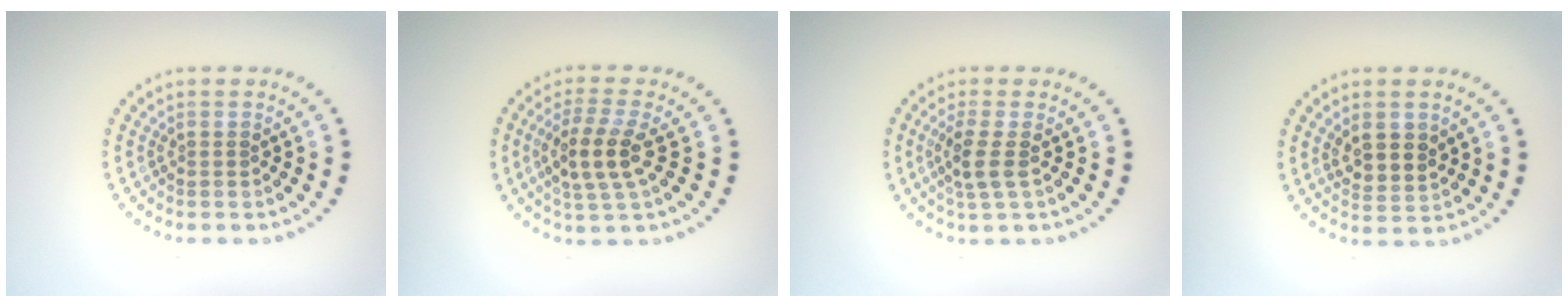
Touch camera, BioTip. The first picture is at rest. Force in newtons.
{"total": 3.7, "press": 3.3, "slide": 1.7}
{"total": 2.4, "press": 2.0, "slide": 1.2}
{"total": 2.8, "press": 2.6, "slide": 1.1}